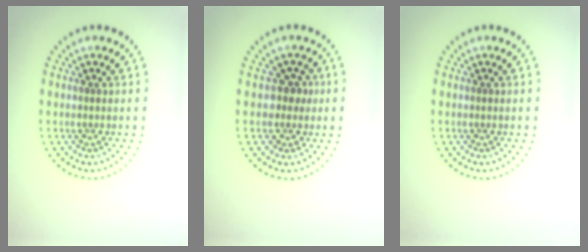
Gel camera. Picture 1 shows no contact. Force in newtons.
{"total": 1.7, "press": 1.5, "slide": 0.9}
{"total": 0.0}